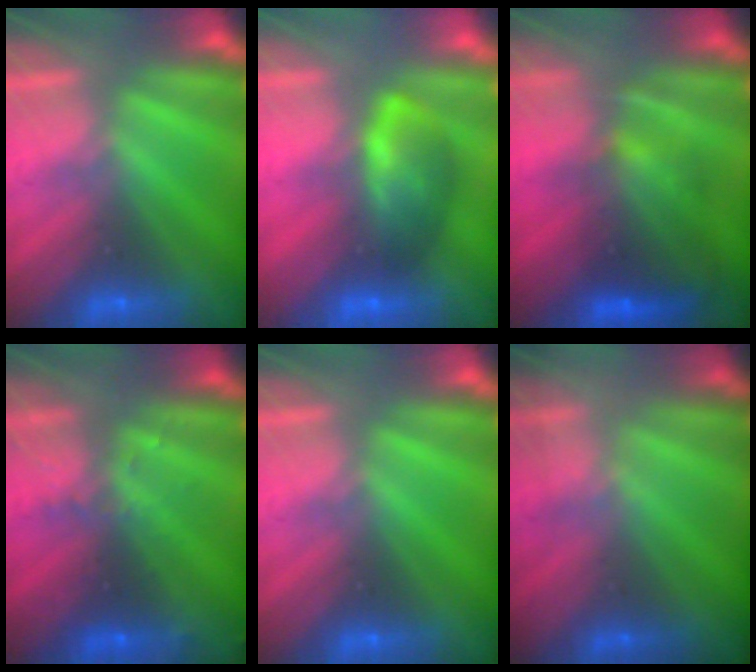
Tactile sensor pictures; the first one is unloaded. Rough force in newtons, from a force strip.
{"total": 8.0}
{"total": 8.0}
{"total": 2.8}
{"total": 0.0}
{"total": 1.7}